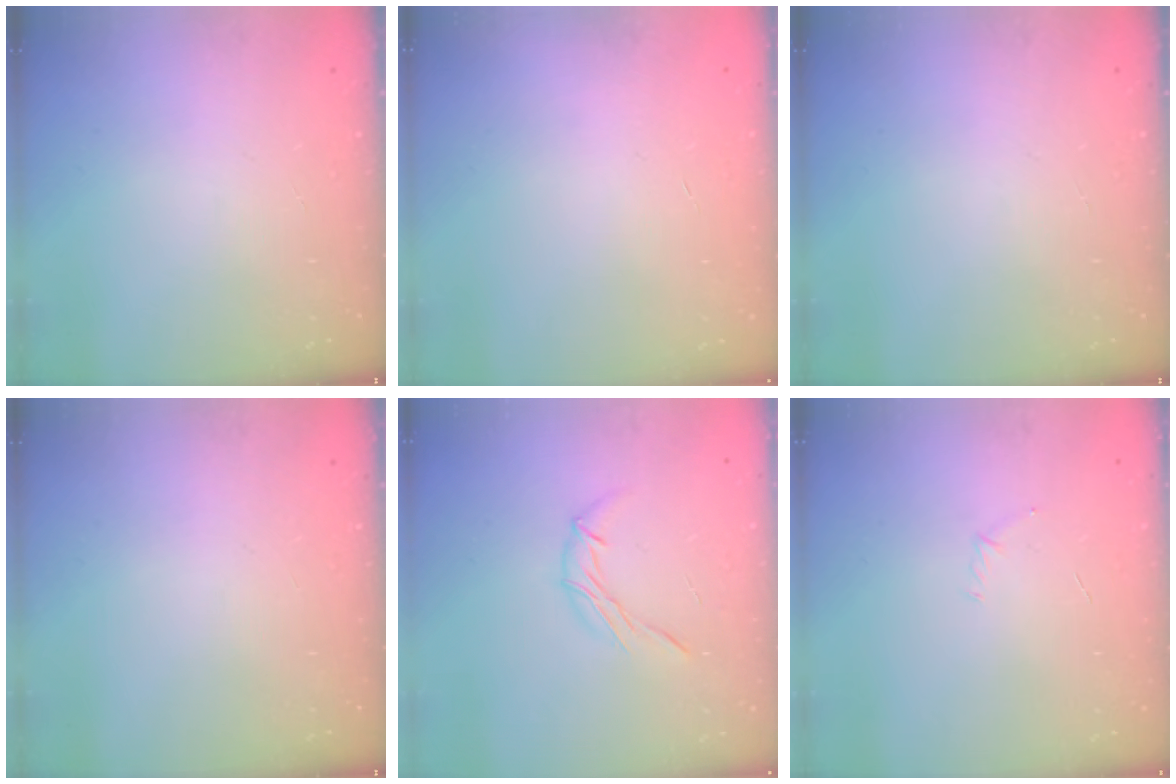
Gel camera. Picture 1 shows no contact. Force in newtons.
{"total": 0.0}
{"total": 0.0}
{"total": 0.0}
{"total": 6.0, "press": 6.0, "slide": 0.3}
{"total": 3.1, "press": 2.9, "slide": 0.9}